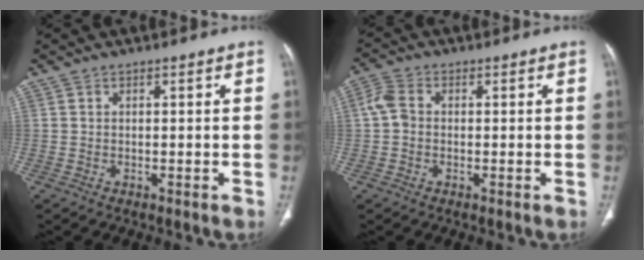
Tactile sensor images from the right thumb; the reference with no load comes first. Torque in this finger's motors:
{"motor_torque": [0.18, -0.16, 0.07, 0.60, 0.04]}